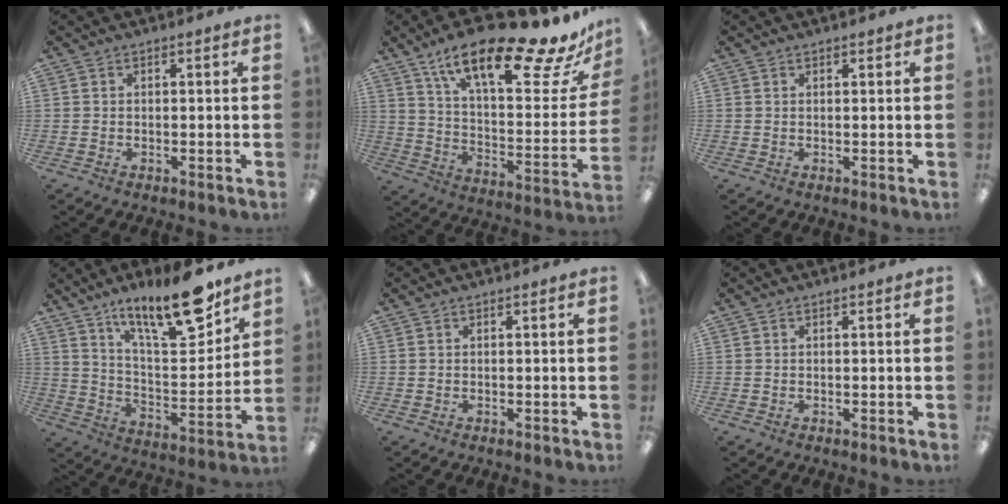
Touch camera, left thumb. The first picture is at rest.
{"total": 22.9, "force": [16.7, 5.6, 14.6], "torque": [-0.219, -0.112, 0.268]}
{"total": 0.6, "force": [0.5, 0.2, 0.2], "torque": [0.003, -0.003, 0.008]}
{"total": 19.2, "force": [14.4, 4.9, 11.8], "torque": [-0.181, -0.089, 0.232]}
{"total": 0.0}
{"total": 0.0}